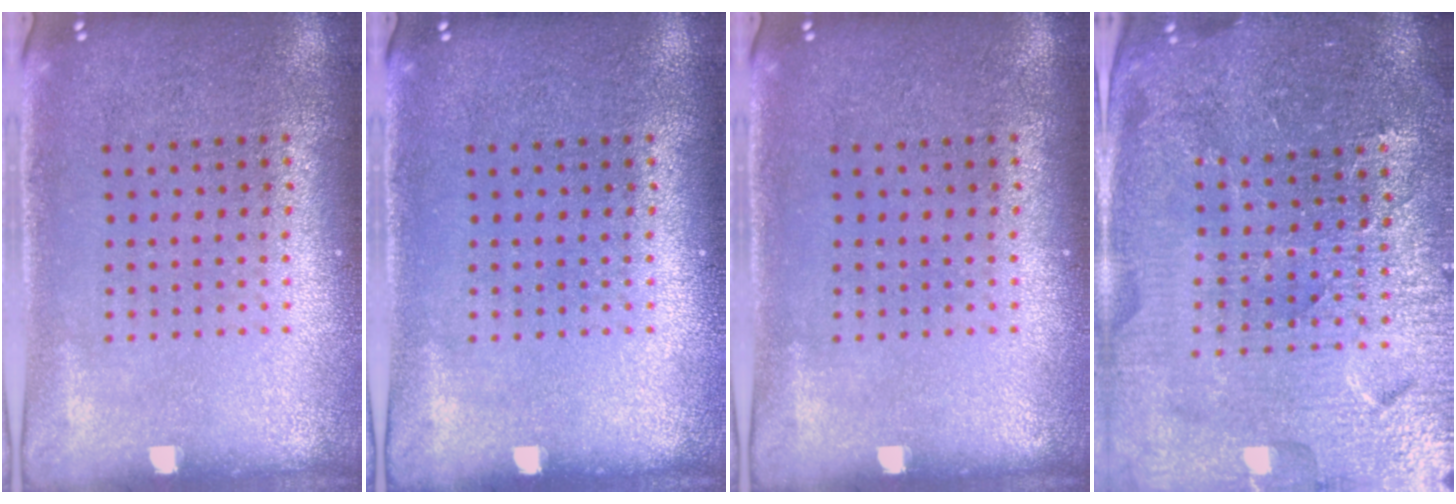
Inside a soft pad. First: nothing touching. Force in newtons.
{"total": 0.0}
{"total": 0.0}
{"total": 5.0, "press": 4.7, "slide": 1.8}